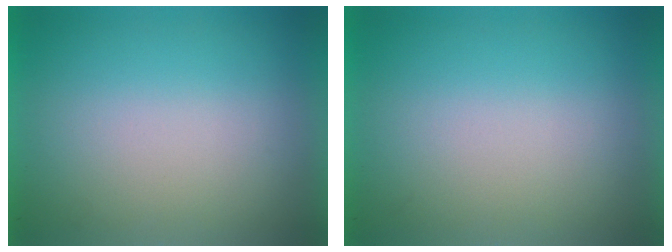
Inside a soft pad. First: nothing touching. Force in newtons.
{"total": 0.0}